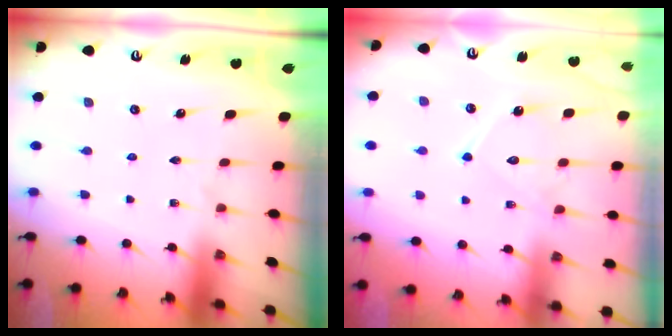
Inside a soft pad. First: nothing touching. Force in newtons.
{"total": 12.8, "press": 12.7, "slide": 1.1}